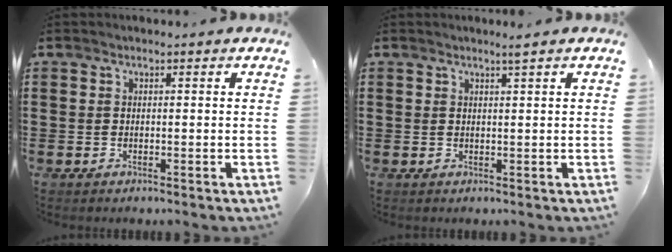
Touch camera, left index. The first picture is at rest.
{"total": 1.3, "force": [1.0, -0.1, 0.9], "torque": [-0.018, -0.001, 0.017]}